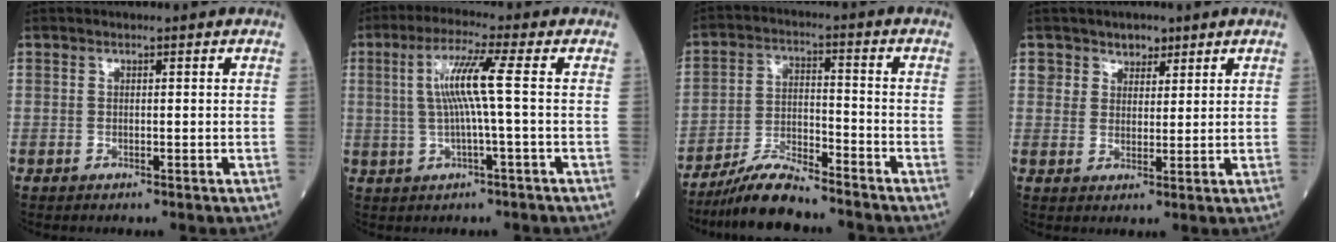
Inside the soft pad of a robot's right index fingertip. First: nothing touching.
{"total": 7.1, "force": [0.7, -0.9, 7.0], "torque": [-0.143, 0.010, 0.015]}
{"total": 8.5, "force": [-7.7, 0.8, 3.4], "torque": [-0.068, -0.011, -0.143]}
{"total": 3.5, "force": [2.4, 2.6, 0.4], "torque": [0.007, -0.005, 0.036]}